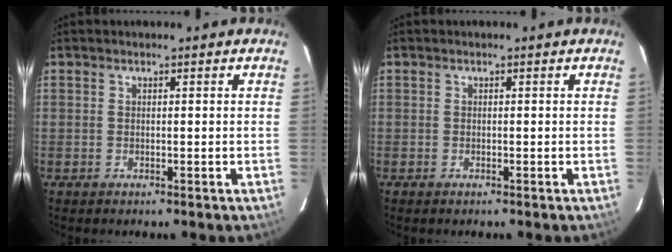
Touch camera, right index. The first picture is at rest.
{"total": 0.7, "force": [-0.5, 0.3, 0.2], "torque": [-0.008, -0.002, -0.011]}